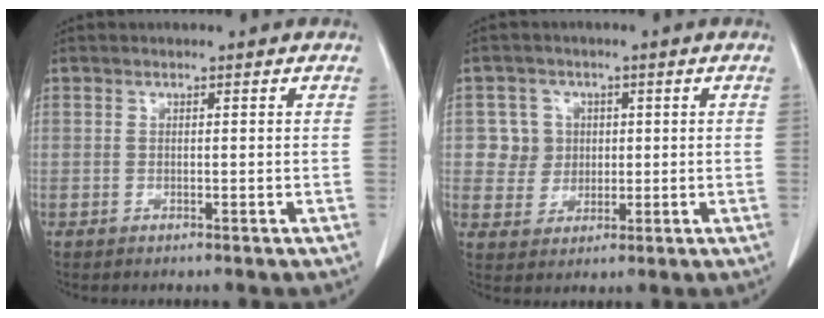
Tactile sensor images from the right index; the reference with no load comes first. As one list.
[{"total": 5.0, "force": [1.0, 4.9, 0.3], "torque": [0.004, 0.014, 0.023]}]